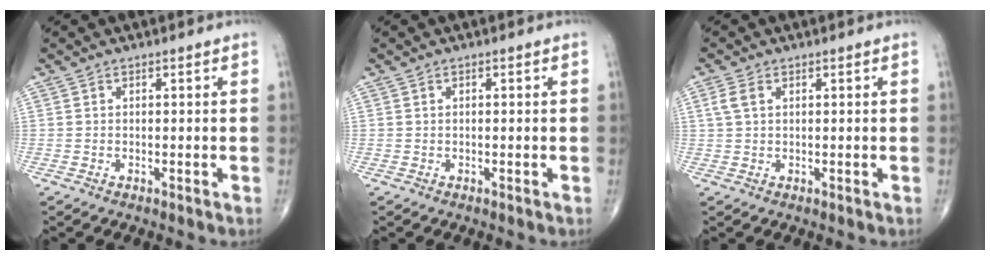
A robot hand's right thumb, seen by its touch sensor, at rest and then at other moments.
{"total": 0.0}
{"total": 2.5, "force": [0.8, 1.5, 1.8], "torque": [-0.048, 0.010, 0.018]}